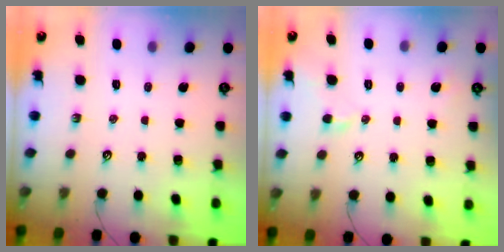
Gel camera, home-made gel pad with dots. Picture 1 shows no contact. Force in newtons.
{"total": 0.5, "press": 0.1, "slide": 0.5}